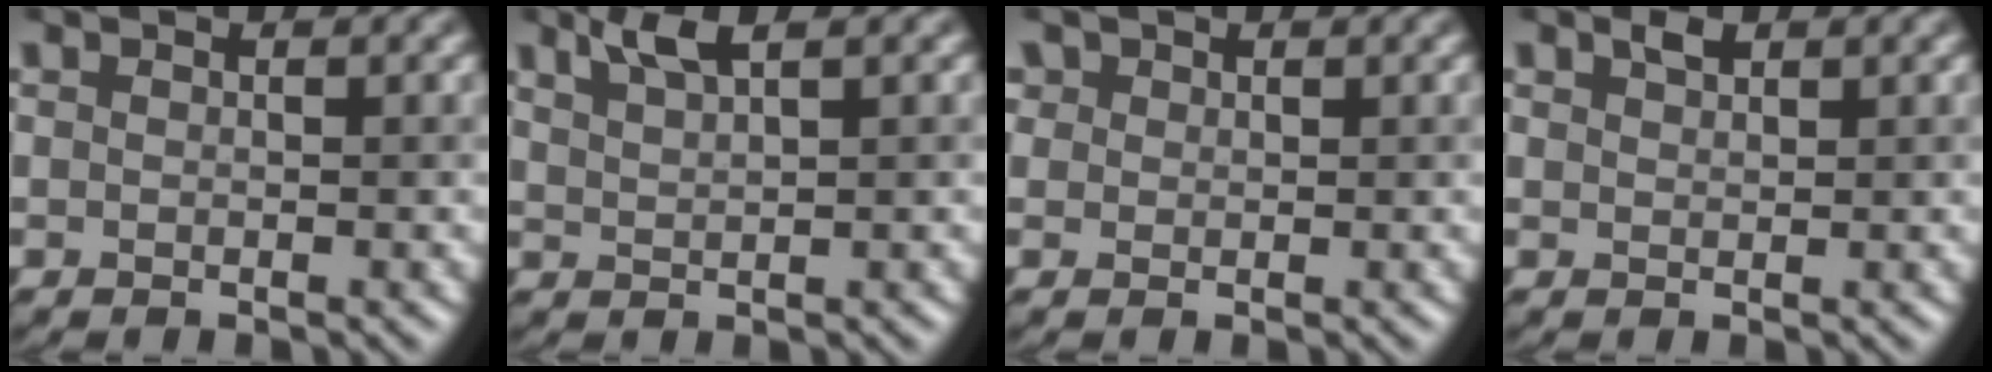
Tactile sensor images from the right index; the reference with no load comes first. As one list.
[{"total": 2.7, "force": [2.0, 0.4, 1.8], "torque": [-0.030, 0.007, 0.042]}, {"total": 1.3, "force": [0.7, 1.0, 0.2], "torque": [-0.002, -0.001, 0.011]}, {"total": 1.2, "force": [0.9, 0.4, 0.6], "torque": [-0.015, 0.003, 0.018]}]